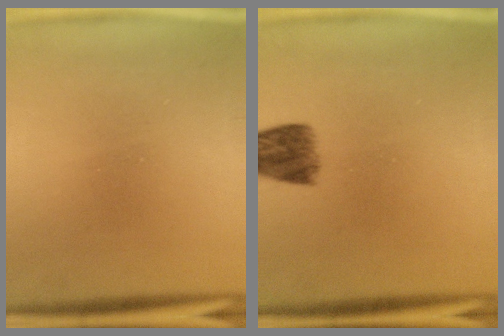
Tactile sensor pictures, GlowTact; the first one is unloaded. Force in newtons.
{"total": 4.3}